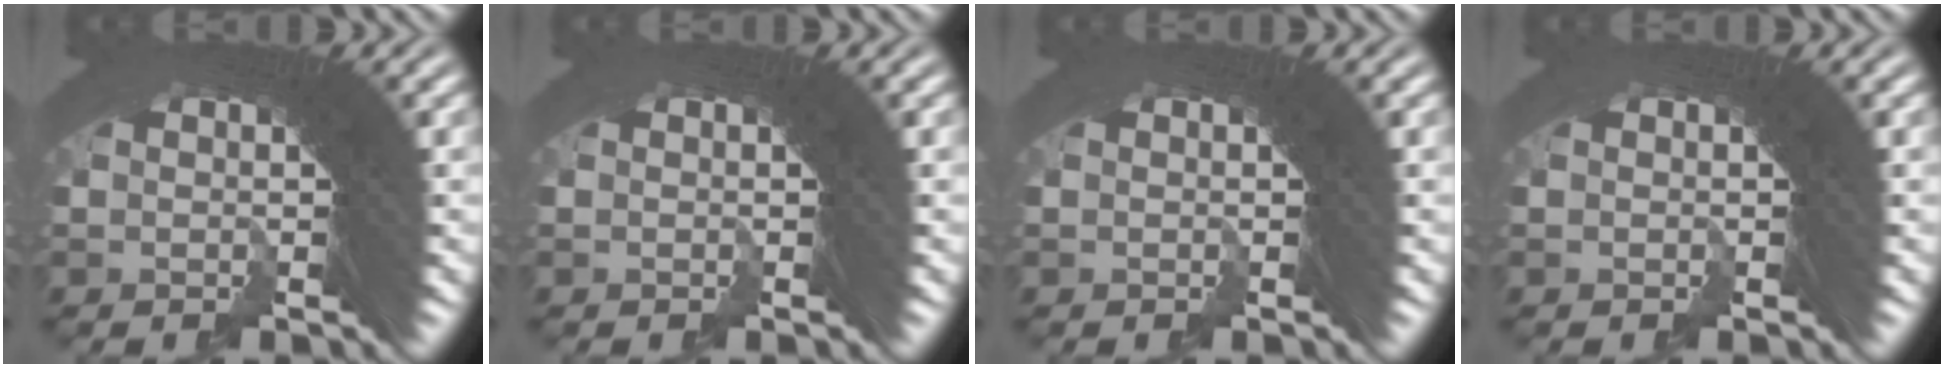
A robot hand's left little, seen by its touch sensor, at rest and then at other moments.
{"total": 0.0}
{"total": 0.0}
{"total": 0.0}